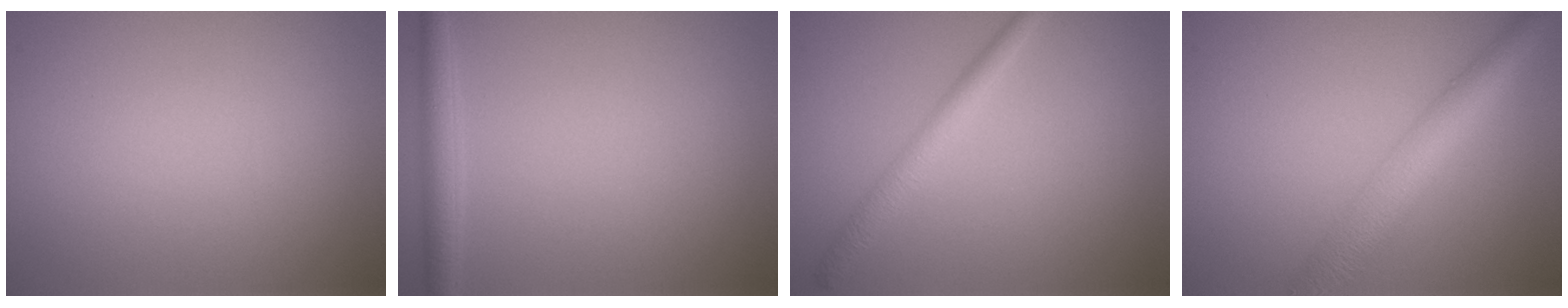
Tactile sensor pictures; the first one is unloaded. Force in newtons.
{"total": 2.3, "press": 2.3, "slide": 0.1}
{"total": 2.2, "press": 2.2, "slide": 0.1}
{"total": 5.2, "press": 5.2, "slide": 0.2}